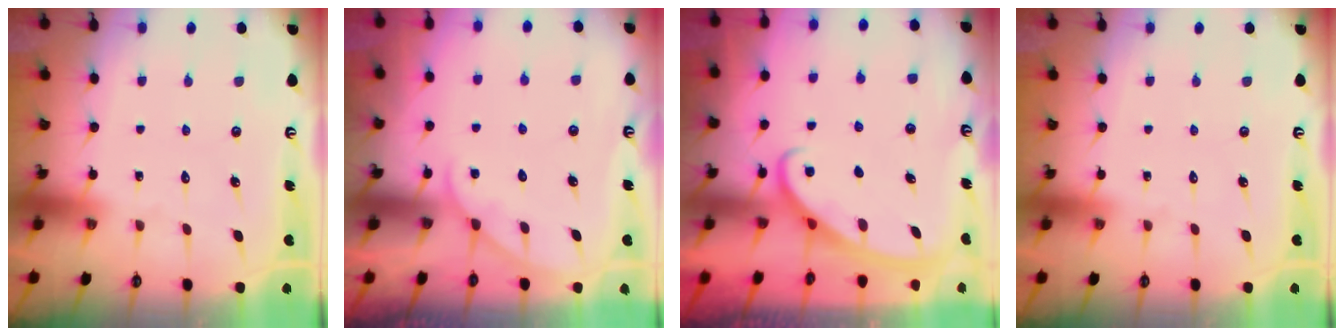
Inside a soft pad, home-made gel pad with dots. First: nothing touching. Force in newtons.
{"total": 2.9, "press": 2.9, "slide": 0.3}
{"total": 2.9, "press": 2.9, "slide": 0.4}
{"total": 0.0}